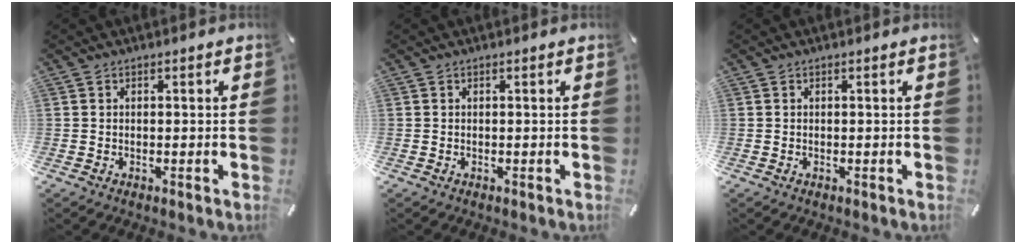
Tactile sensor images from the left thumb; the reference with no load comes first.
{"total": 0.0}
{"total": 0.0}